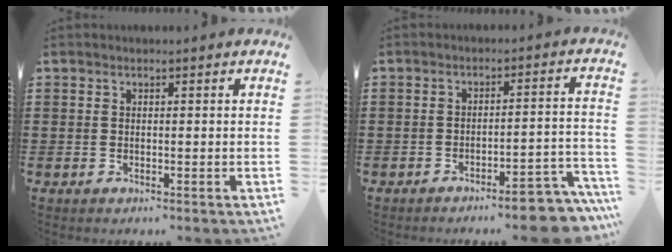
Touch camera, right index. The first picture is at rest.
{"total": 6.2, "force": [-5.3, 0.3, 3.3], "torque": [-0.048, 0.000, -0.097]}